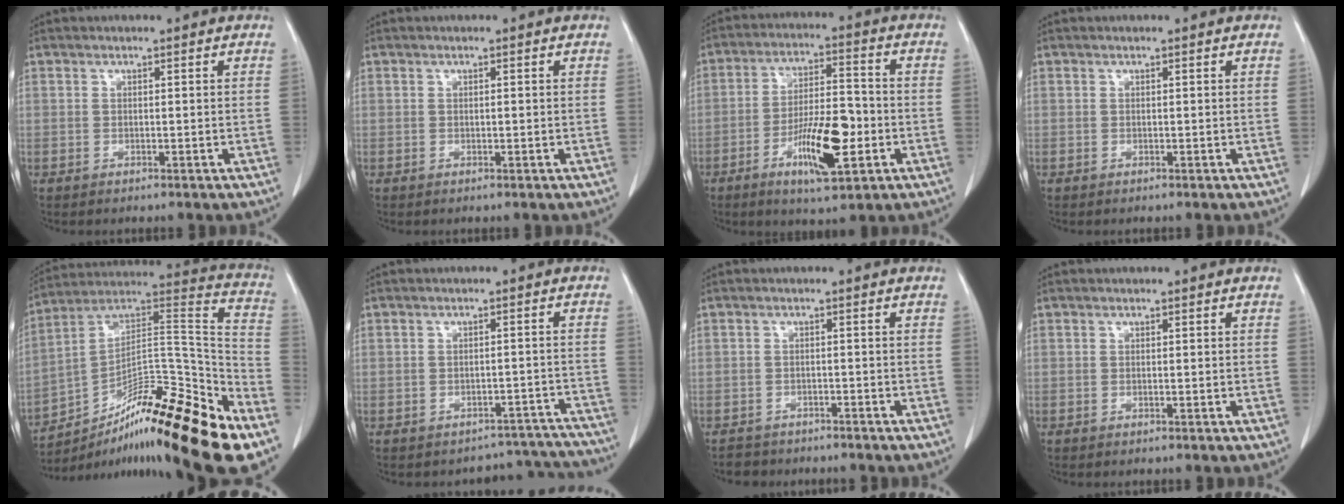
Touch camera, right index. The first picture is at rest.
{"total": 0.0}
{"total": 11.4, "force": [-4.1, 2.8, 10.3], "torque": [-0.188, -0.002, -0.067]}
{"total": 0.0}
{"total": 25.6, "force": [-16.1, 3.4, 19.7], "torque": [-0.234, 0.032, -0.261]}
{"total": 8.8, "force": [-8.2, 3.0, -1.5], "torque": [0.041, 0.053, -0.083]}
{"total": 3.9, "force": [-3.3, 2.0, -0.8], "torque": [0.012, 0.005, -0.058]}
{"total": 0.0}